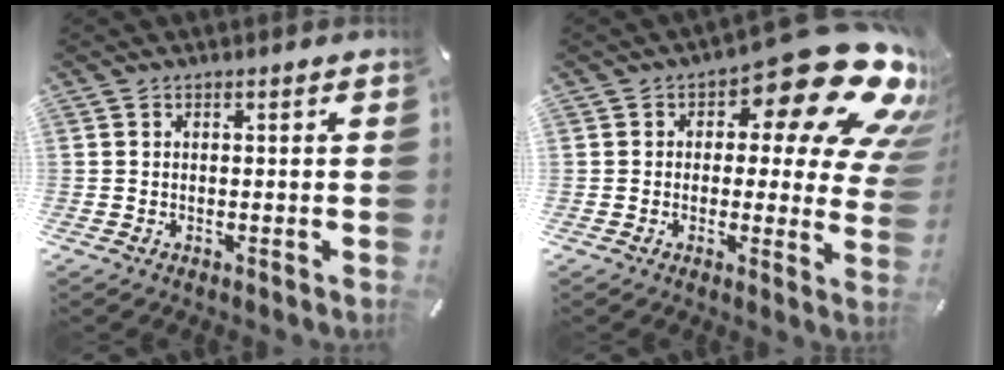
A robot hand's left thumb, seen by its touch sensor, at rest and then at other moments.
{"total": 21.4, "force": [10.6, 9.2, 16.1], "torque": [-0.198, -0.071, 0.173]}